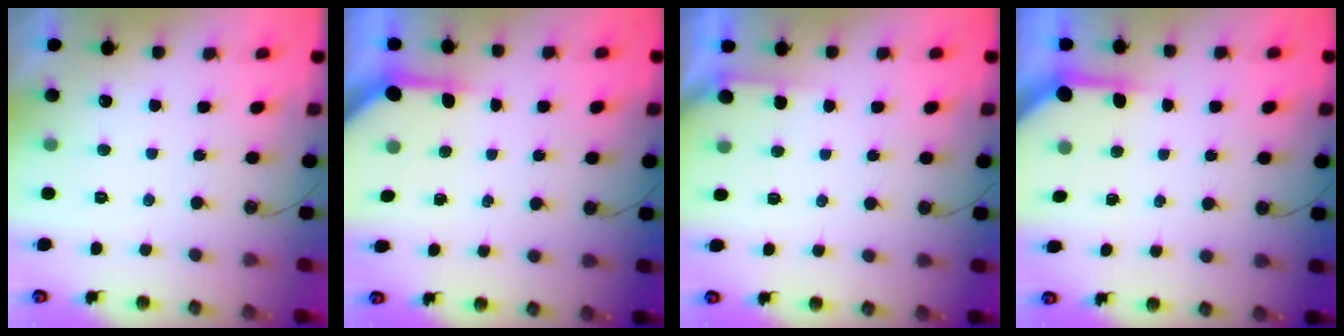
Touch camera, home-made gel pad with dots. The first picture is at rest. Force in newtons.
{"total": 3.5, "press": 3.5, "slide": 0.4}
{"total": 1.5, "press": 1.5, "slide": 0.2}
{"total": 3.8, "press": 3.8, "slide": 0.5}